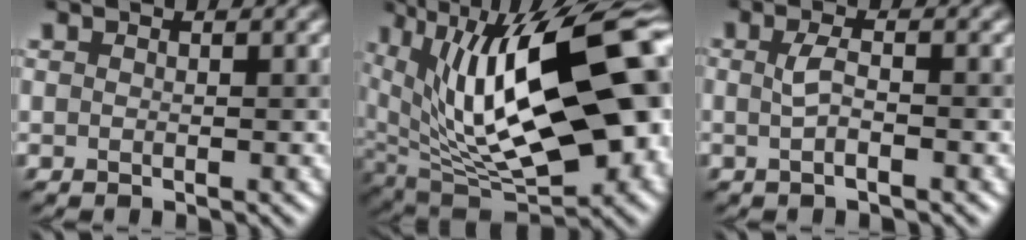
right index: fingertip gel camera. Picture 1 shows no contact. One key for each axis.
{"total": 19.8, "fx": 4.3, "fy": 9.3, "fz": 16.9, "tx": -0.269, "ty": 0.014, "tz": 0.083}
{"total": 1.9, "fx": -0.2, "fy": 0.5, "fz": 1.9, "tx": -0.037, "ty": 0.002, "tz": -0.006}